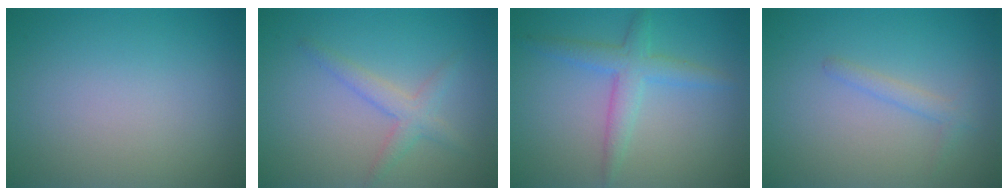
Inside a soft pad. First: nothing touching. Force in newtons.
{"total": 2.2, "press": 2.2, "slide": 0.1}
{"total": 3.0, "press": 3.0, "slide": 0.0}
{"total": 1.3, "press": 1.3, "slide": 0.0}